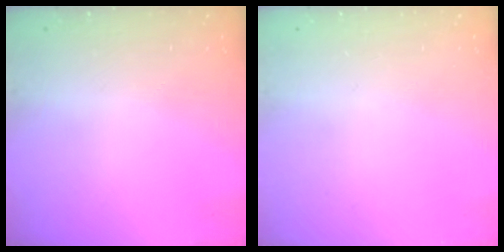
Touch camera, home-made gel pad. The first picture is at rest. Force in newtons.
{"total": 0.0}